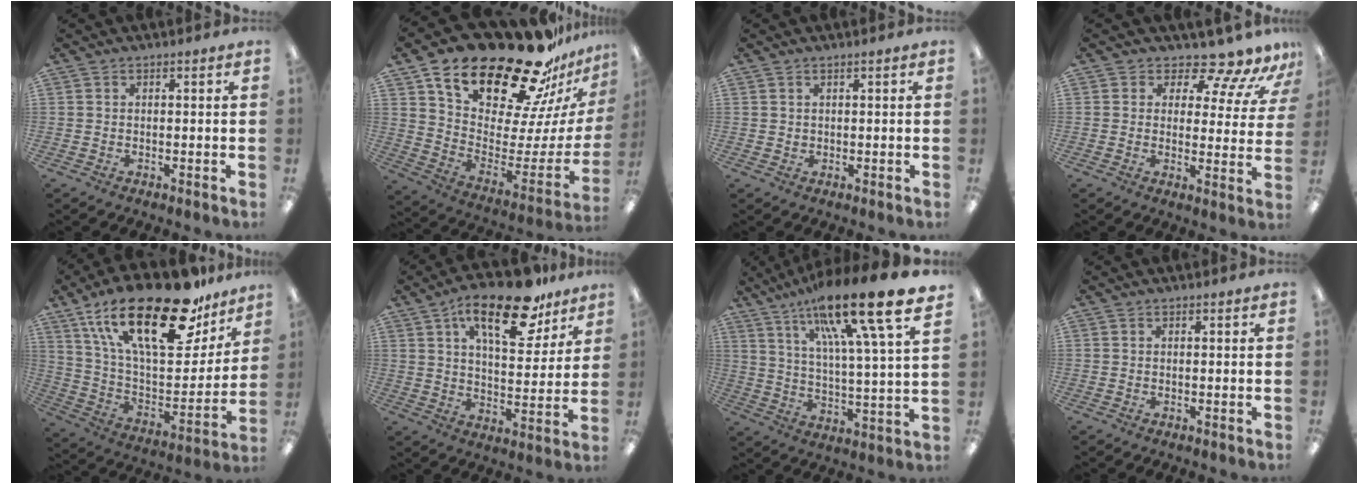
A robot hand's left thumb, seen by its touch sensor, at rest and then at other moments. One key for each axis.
{"total": 25.1, "fx": 19.7, "fy": 8.7, "fz": 12.8, "tx": -0.212, "ty": -0.151, "tz": 0.348}
{"total": 0.7, "fx": 0.5, "fy": 0.5, "fz": 0.2, "tx": -0.005, "ty": 0.002, "tz": 0.008}
{"total": 9.8, "fx": 8.4, "fy": 2.9, "fz": 4.1, "tx": -0.065, "ty": -0.066, "tz": 0.150}
{"total": 29.2, "fx": 17.6, "fy": 11.9, "fz": 20.0, "tx": -0.337, "ty": -0.091, "tz": 0.301}
{"total": 18.7, "fx": 11.5, "fy": 7.8, "fz": 12.6, "tx": -0.187, "ty": -0.054, "tz": 0.186}
{"total": 22.0, "fx": 15.2, "fy": 3.0, "fz": 15.6, "tx": -0.259, "ty": -0.095, "tz": 0.233}
{"total": 0.0}